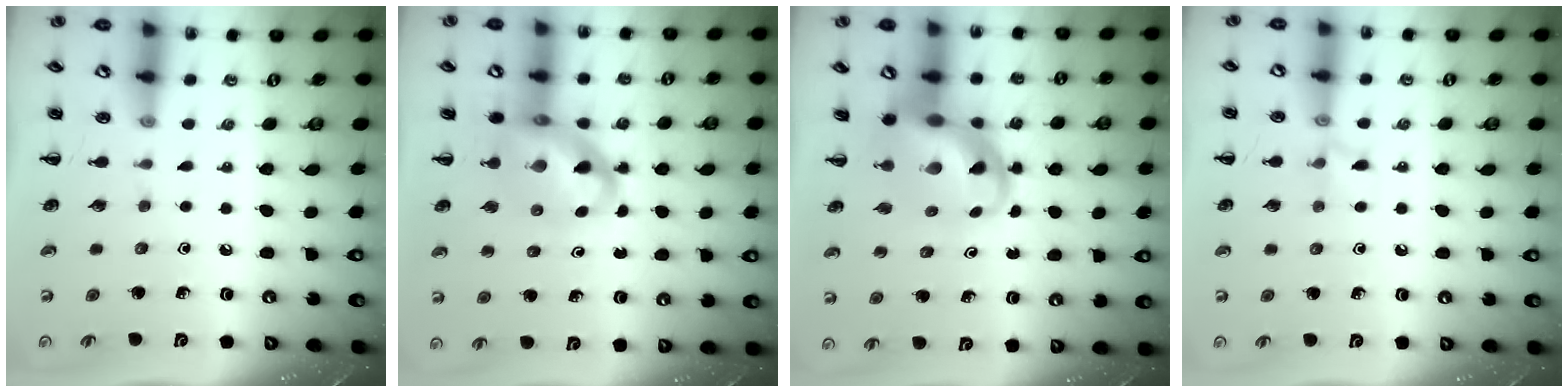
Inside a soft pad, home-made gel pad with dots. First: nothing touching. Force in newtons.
{"total": 10.9, "press": 10.5, "slide": 2.8}
{"total": 9.1, "press": 8.7, "slide": 2.7}
{"total": 6.0, "press": 5.9, "slide": 1.1}